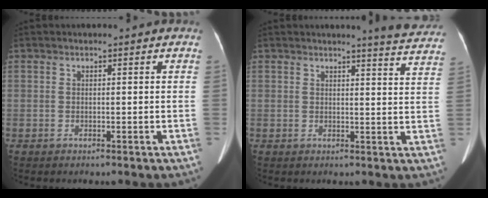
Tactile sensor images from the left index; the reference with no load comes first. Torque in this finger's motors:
{"motor_torque": [-0.65, -0.66, -0.13, -0.01]}